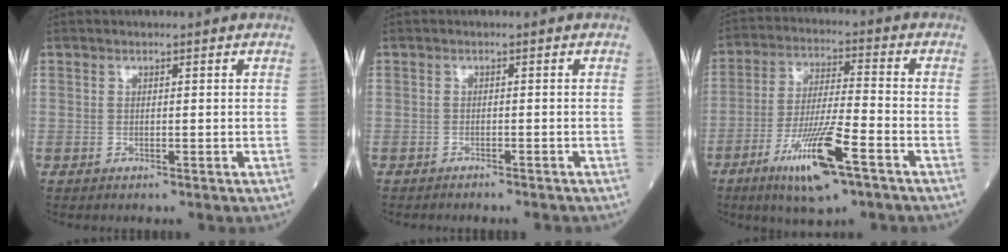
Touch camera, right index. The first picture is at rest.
{"total": 3.8, "force": [-3.5, 0.7, 1.0], "torque": [-0.010, -0.003, -0.045]}
{"total": 12.6, "force": [-6.6, 1.5, 10.6], "torque": [-0.202, -0.019, -0.117]}